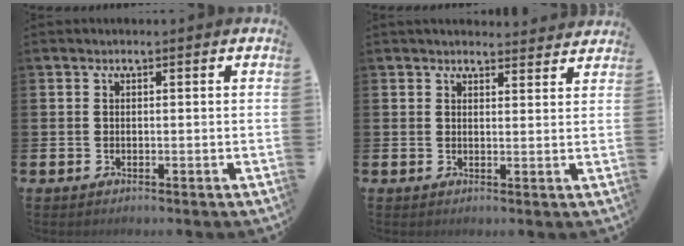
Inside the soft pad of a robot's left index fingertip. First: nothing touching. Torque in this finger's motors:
{"motor_torque": [0.93, -1.21, 0.30, 0.04]}